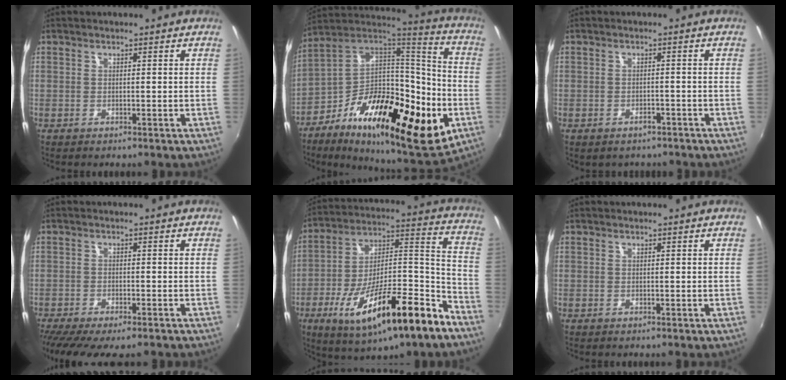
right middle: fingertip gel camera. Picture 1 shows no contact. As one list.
[{"total": 30.9, "force": [-11.7, 11.9, 26.1], "torque": [-0.425, -0.026, -0.197]}, {"total": 2.9, "force": [-2.2, 1.6, 0.7], "torque": [-0.016, -0.004, -0.028]}, {"total": 10.7, "force": [-8.5, 2.6, 5.9], "torque": [-0.129, -0.045, -0.137]}, {"total": 24.4, "force": [-14.0, 5.9, 19.0], "torque": [-0.305, -0.017, -0.229]}, {"total": 0.0}]